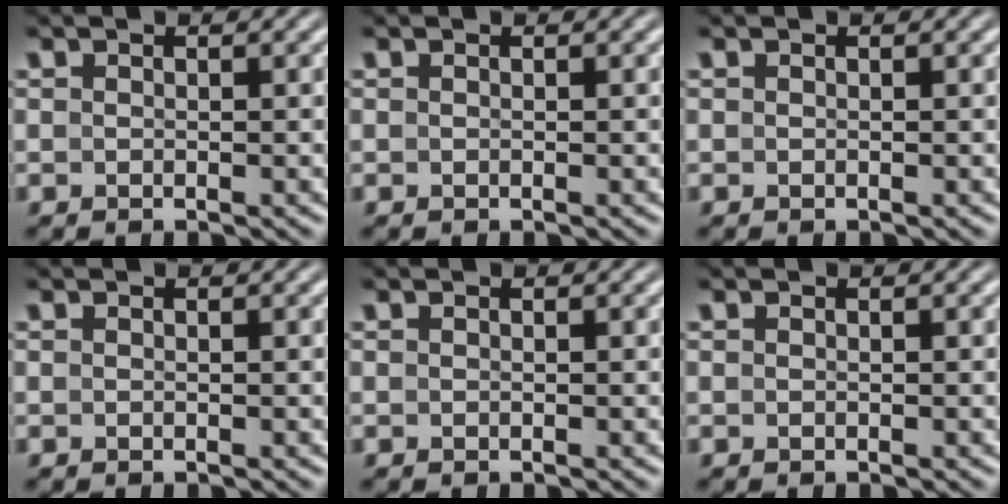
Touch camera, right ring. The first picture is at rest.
{"total": 0.0}
{"total": 0.0}
{"total": 0.0}
{"total": 0.0}
{"total": 0.0}